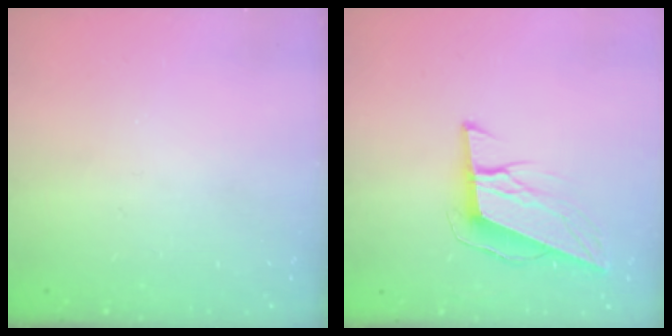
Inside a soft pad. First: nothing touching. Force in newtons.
{"total": 10.3, "press": 9.8, "slide": 3.0}